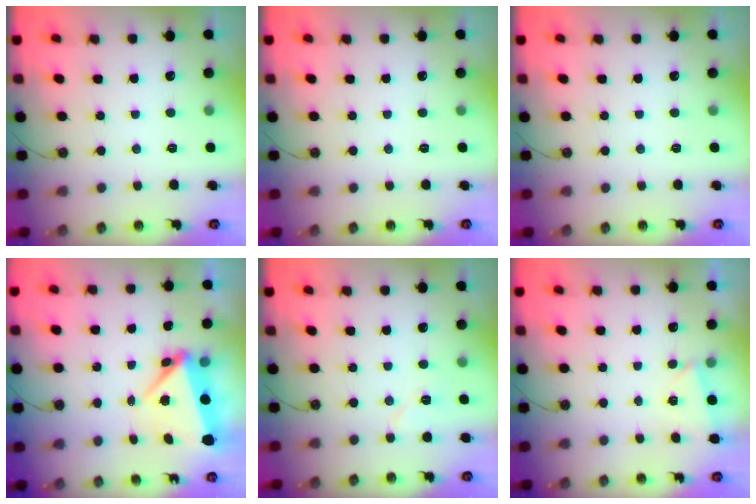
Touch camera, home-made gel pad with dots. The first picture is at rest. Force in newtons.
{"total": 0.0}
{"total": 0.0}
{"total": 7.3, "press": 5.9, "slide": 4.3}
{"total": 6.7, "press": 6.3, "slide": 2.2}
{"total": 2.8, "press": 1.9, "slide": 2.0}